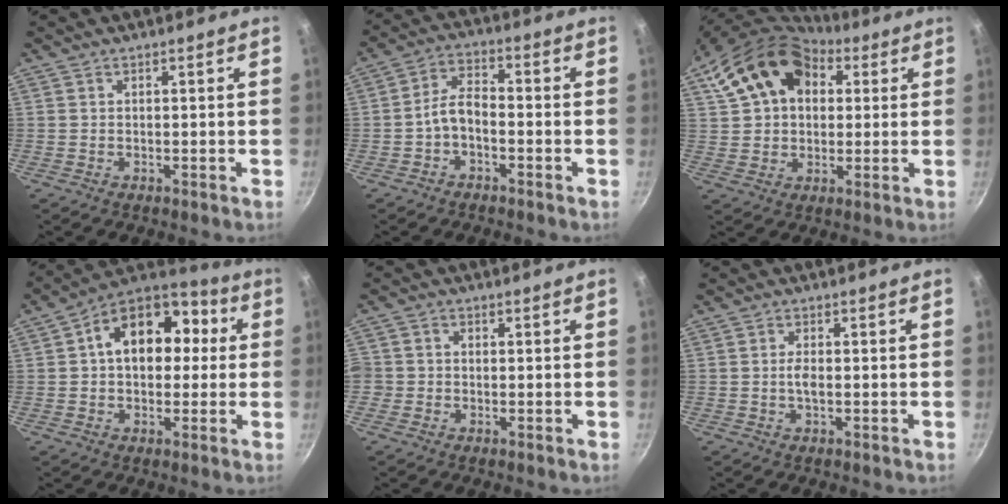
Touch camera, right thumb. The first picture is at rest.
{"total": 5.4, "force": [-2.1, 3.1, 4.0], "torque": [-0.068, 0.037, -0.044]}
{"total": 18.6, "force": [7.4, 12.9, 11.2], "torque": [-0.192, 0.019, 0.119]}
{"total": 16.6, "force": [2.5, 11.7, 11.5], "torque": [-0.133, 0.038, 0.021]}
{"total": 2.9, "force": [-0.6, 2.7, 0.9], "torque": [-0.009, 0.010, -0.018]}
{"total": 2.3, "force": [-0.2, 1.0, 2.0], "torque": [-0.041, 0.003, -0.007]}